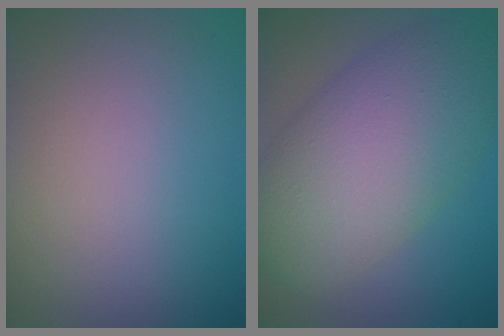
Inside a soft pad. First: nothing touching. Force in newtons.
{"total": 10.9, "press": 10.9, "slide": 0.1}